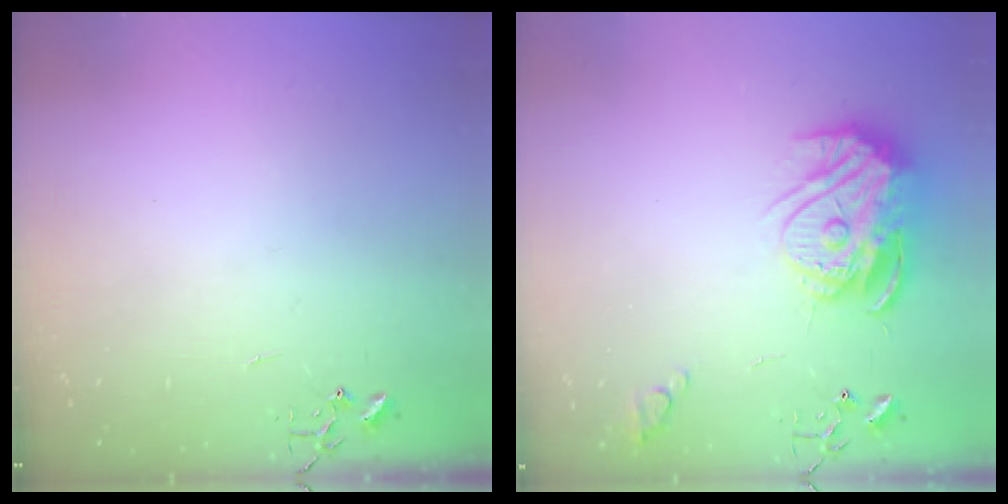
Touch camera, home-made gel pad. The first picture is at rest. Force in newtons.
{"total": 16.3, "press": 16.2, "slide": 1.6}